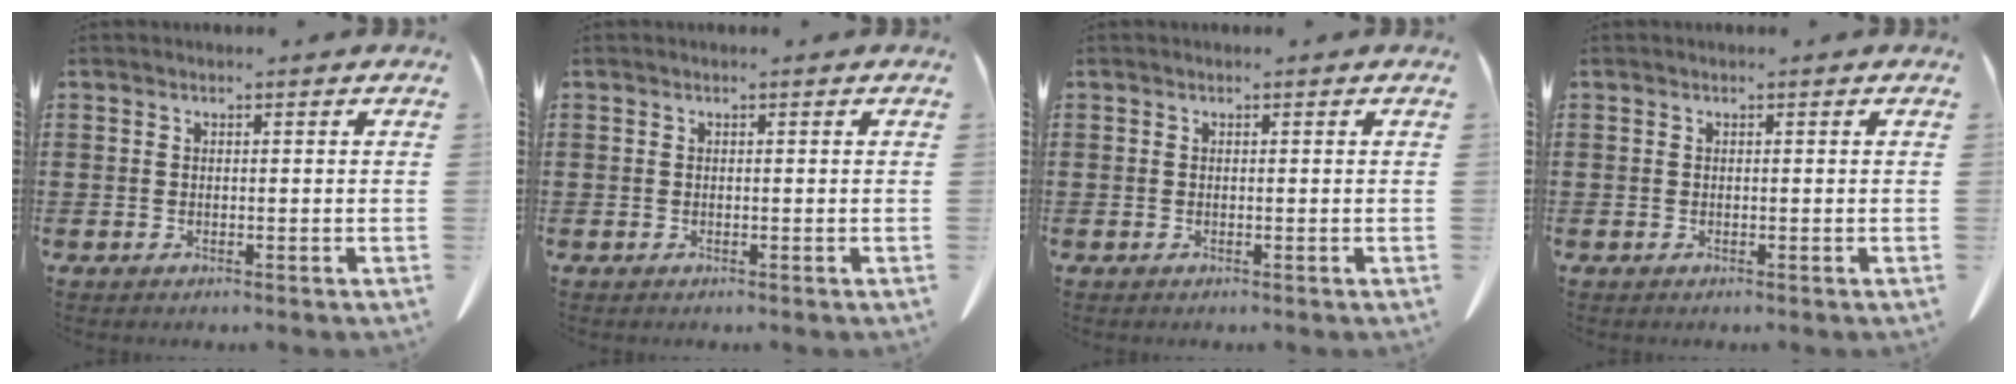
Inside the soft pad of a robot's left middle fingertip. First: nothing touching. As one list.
[{"total": 0.0}, {"total": 0.0}, {"total": 0.0}]